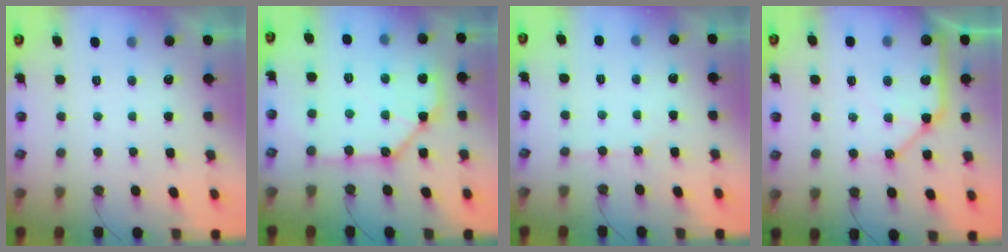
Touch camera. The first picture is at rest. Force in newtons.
{"total": 14.6, "press": 14.5, "slide": 1.1}
{"total": 1.4, "press": 1.3, "slide": 0.3}
{"total": 13.8, "press": 13.7, "slide": 1.8}